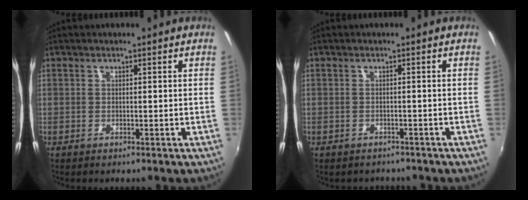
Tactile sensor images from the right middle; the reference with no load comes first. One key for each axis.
{"total": 2.5, "fx": -2.2, "fy": 1.3, "fz": 0.4, "tx": -0.014, "ty": -0.011, "tz": -0.027}